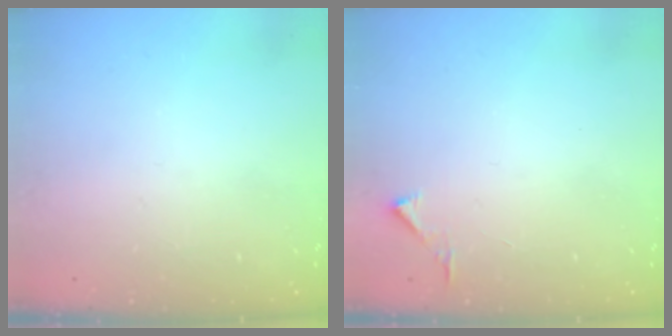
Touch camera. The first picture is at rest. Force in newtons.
{"total": 2.8, "press": 2.8, "slide": 0.3}